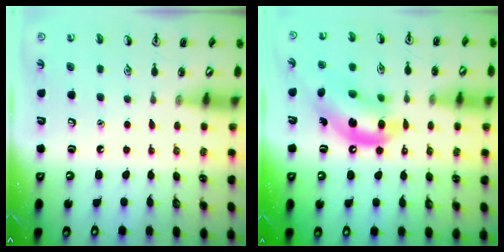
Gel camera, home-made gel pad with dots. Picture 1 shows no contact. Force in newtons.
{"total": 13.4, "press": 12.7, "slide": 4.0}